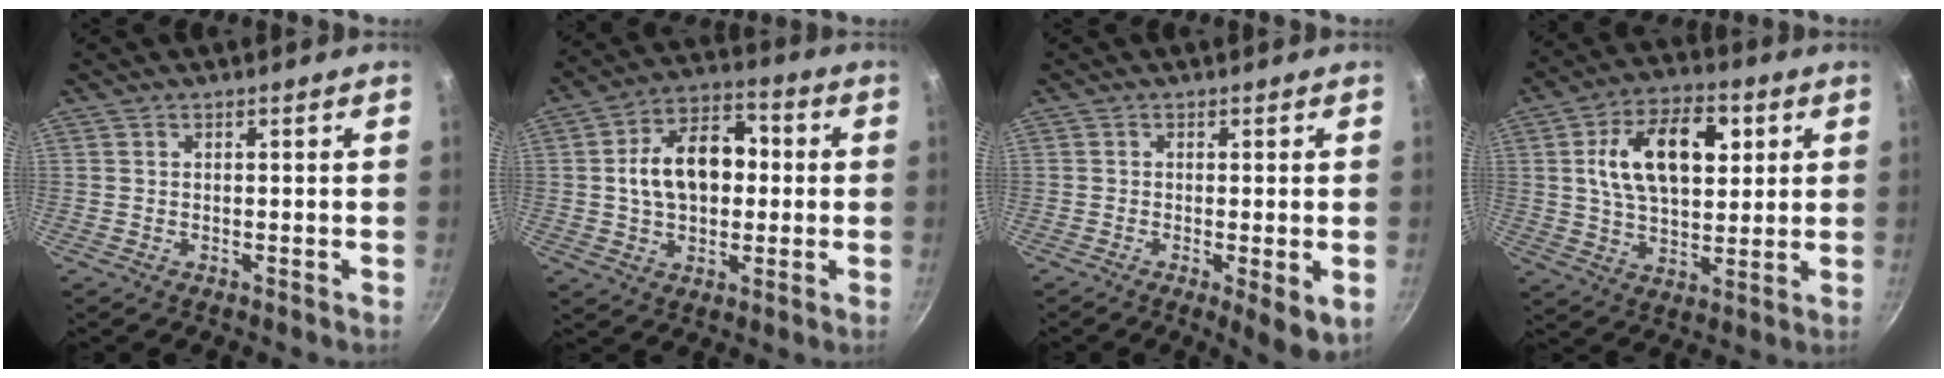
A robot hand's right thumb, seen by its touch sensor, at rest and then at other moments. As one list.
[{"total": 14.4, "force": [0.9, 9.4, 10.9], "torque": [-0.154, 0.024, 0.009]}, {"total": 5.6, "force": [-1.4, 1.3, 5.2], "torque": [-0.083, -0.017, -0.022]}, {"total": 17.0, "force": [3.5, 9.7, 13.5], "torque": [-0.201, 0.013, 0.057]}]